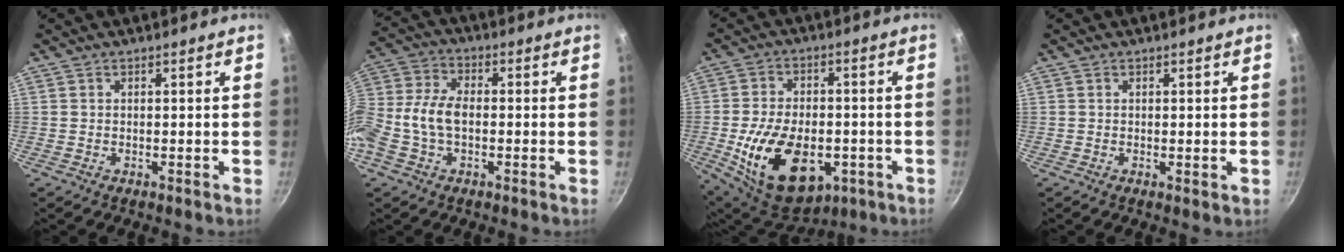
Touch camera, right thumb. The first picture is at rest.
{"total": 10.0, "force": [-1.5, 6.3, 7.7], "torque": [-0.156, 0.031, -0.046]}
{"total": 20.0, "force": [-5.3, 12.2, 15.0], "torque": [-0.237, 0.008, -0.071]}
{"total": 0.6, "force": [0.2, 0.0, 0.5], "torque": [-0.008, -0.005, 0.002]}